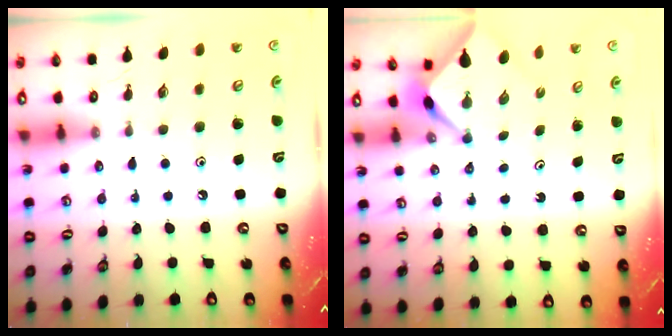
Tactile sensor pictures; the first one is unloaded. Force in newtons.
{"total": 2.7, "press": 2.7, "slide": 0.3}